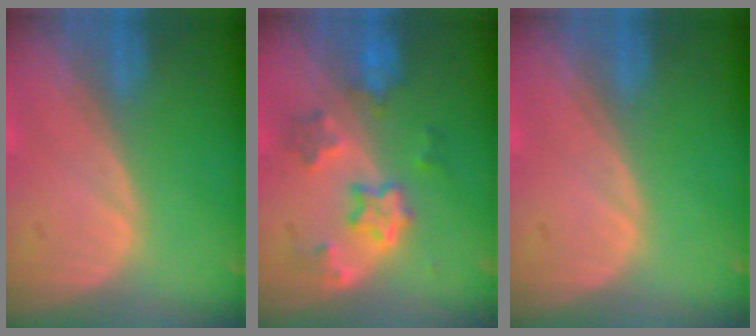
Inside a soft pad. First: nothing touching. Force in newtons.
{"total": 6.1, "press": 6.0, "slide": 1.1}
{"total": 0.0}